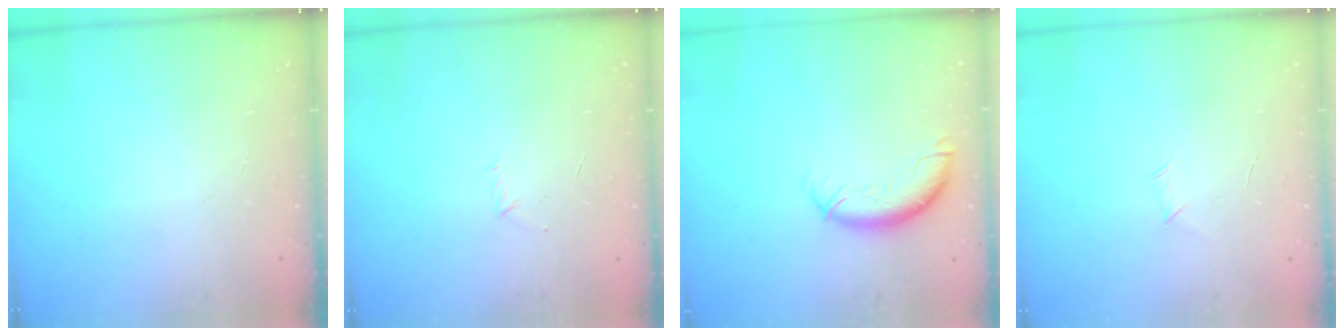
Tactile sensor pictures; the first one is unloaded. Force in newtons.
{"total": 2.9, "press": 2.8, "slide": 0.7}
{"total": 9.9, "press": 9.9, "slide": 1.3}
{"total": 3.2, "press": 3.1, "slide": 0.8}